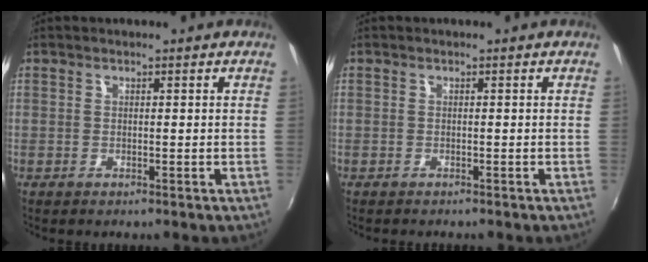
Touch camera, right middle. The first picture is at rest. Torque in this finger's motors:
{"motor_torque": [0.04, -0.12, 0.00, 0.00]}